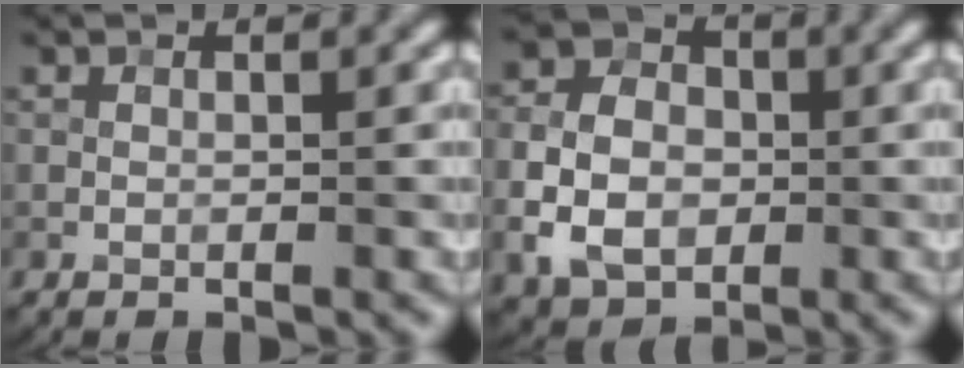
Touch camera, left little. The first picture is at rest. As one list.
[{"total": 5.9, "force": [-1.3, 4.6, 3.6], "torque": [-0.069, 0.003, -0.031]}]